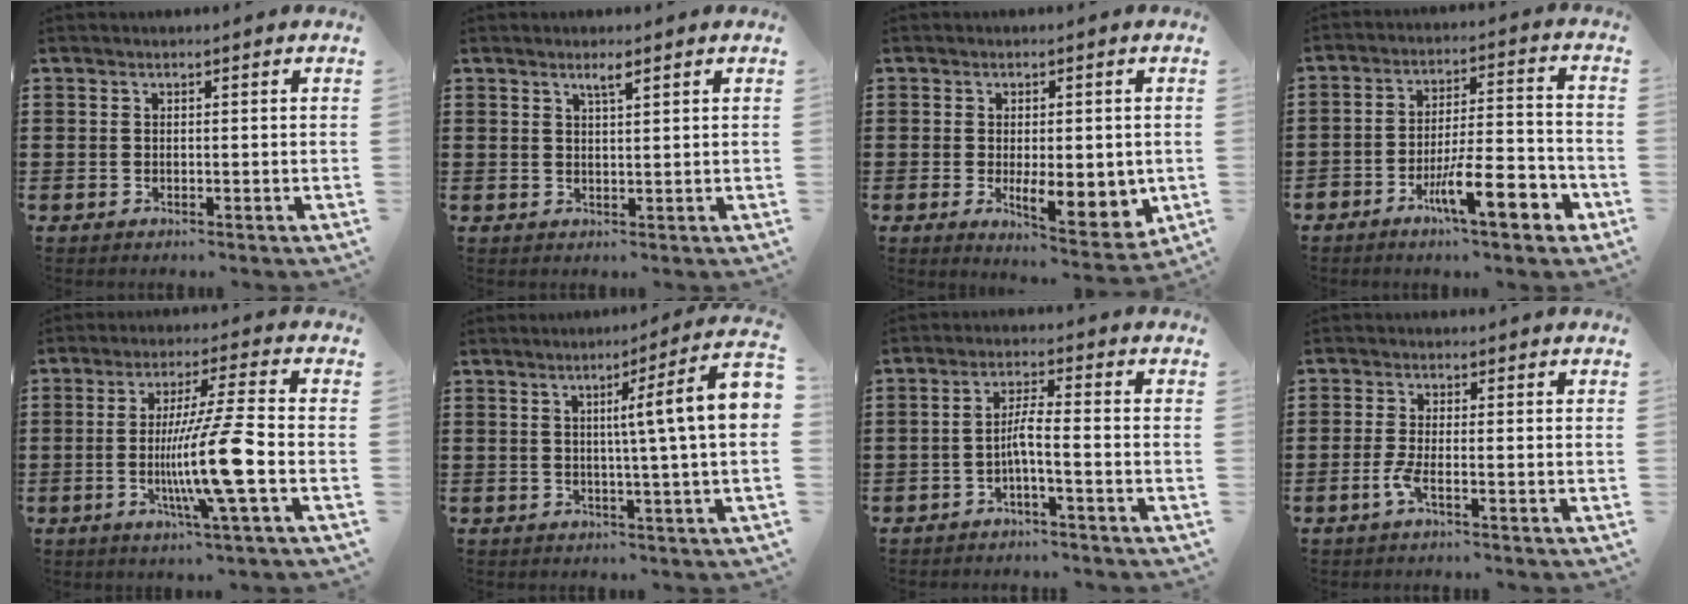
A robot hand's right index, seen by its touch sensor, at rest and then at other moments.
{"total": 2.0, "force": [1.3, 0.3, 1.5], "torque": [-0.030, 0.002, 0.021]}
{"total": 7.0, "force": [-1.2, 3.1, 6.2], "torque": [-0.097, -0.006, -0.019]}
{"total": 10.9, "force": [-6.0, 2.8, 8.7], "torque": [-0.141, 0.014, -0.102]}
{"total": 12.3, "force": [-3.1, 0.3, 11.9], "torque": [-0.226, -0.013, -0.063]}
{"total": 8.0, "force": [1.1, -0.6, 7.9], "torque": [-0.132, -0.014, 0.010]}
{"total": 3.6, "force": [-1.7, 0.0, 3.2], "torque": [-0.068, -0.001, -0.038]}
{"total": 3.0, "force": [-1.5, 0.4, 2.5], "torque": [-0.072, -0.010, -0.037]}